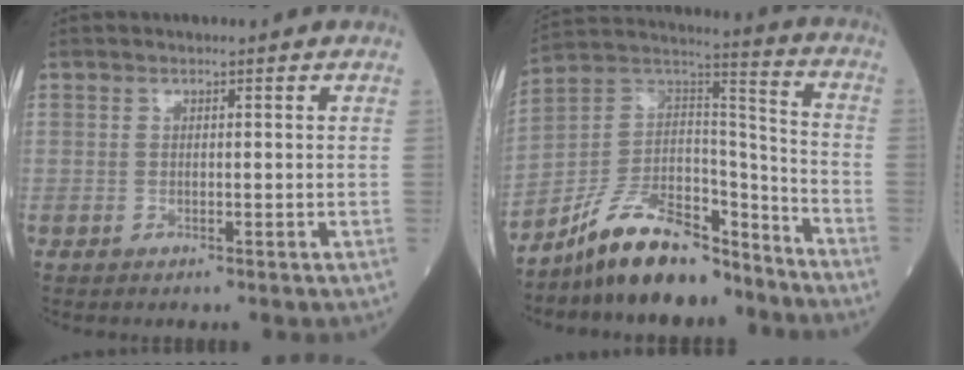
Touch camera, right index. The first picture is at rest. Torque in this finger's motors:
{"motor_torque": [1.18, -0.96, 0.34, 0.08]}